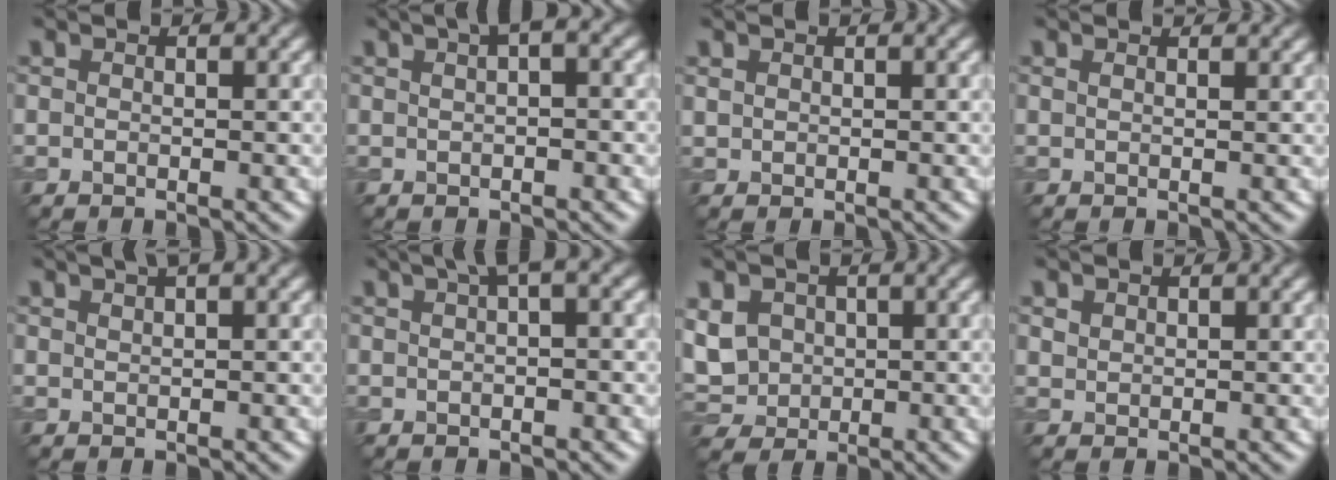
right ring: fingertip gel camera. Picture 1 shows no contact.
{"total": 3.4, "force": [1.6, 1.1, 2.8], "torque": [-0.034, 0.014, 0.017]}
{"total": 0.6, "force": [0.4, 0.4, 0.1], "torque": [-0.004, -0.001, 0.013]}
{"total": 1.6, "force": [1.4, 0.5, 0.6], "torque": [-0.012, 0.000, 0.012]}
{"total": 1.9, "force": [1.3, 0.4, 1.3], "torque": [-0.018, 0.006, 0.021]}
{"total": 2.9, "force": [1.3, 0.6, 2.5], "torque": [-0.034, 0.014, 0.022]}
{"total": 5.9, "force": [0.8, 4.9, 3.1], "torque": [-0.083, 0.013, 0.017]}
{"total": 1.0, "force": [0.7, 0.6, 0.2], "torque": [-0.007, -0.001, 0.019]}